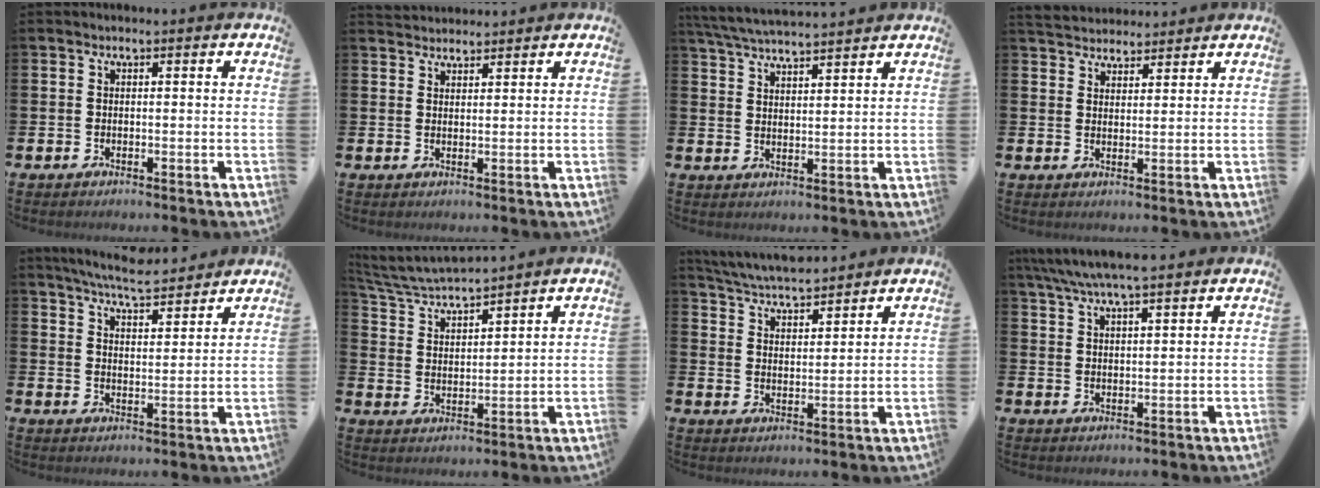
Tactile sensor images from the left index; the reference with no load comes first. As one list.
[{"total": 2.6, "force": [2.5, 0.6, -0.1], "torque": [0.009, -0.013, 0.044]}, {"total": 5.2, "force": [5.1, 0.1, 1.1], "torque": [-0.038, -0.027, 0.092]}, {"total": 3.9, "force": [3.8, 1.1, 0.0], "torque": [-0.008, -0.019, 0.069]}, {"total": 6.7, "force": [6.5, 0.5, 1.7], "torque": [-0.046, -0.034, 0.115]}, {"total": 5.2, "force": [5.1, 0.2, 0.9], "torque": [-0.041, -0.038, 0.087]}, {"total": 5.5, "force": [5.4, 0.7, 0.9], "torque": [-0.039, -0.032, 0.097]}, {"total": 6.0, "force": [5.5, 0.6, 2.5], "torque": [-0.057, -0.016, 0.098]}]